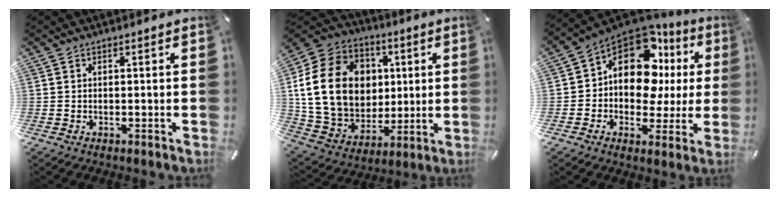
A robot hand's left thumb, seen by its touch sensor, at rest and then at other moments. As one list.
[{"total": 22.7, "force": [3.9, 18.5, 12.6], "torque": [-0.252, 0.003, 0.081]}, {"total": 15.2, "force": [4.7, 10.3, 10.2], "torque": [-0.179, -0.044, 0.077]}]